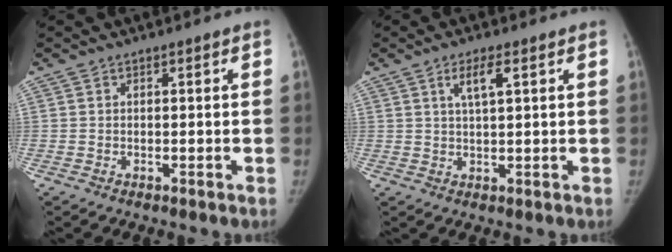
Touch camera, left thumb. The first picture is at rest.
{"total": 4.1, "force": [1.8, 1.0, 3.6], "torque": [-0.066, -0.001, 0.035]}